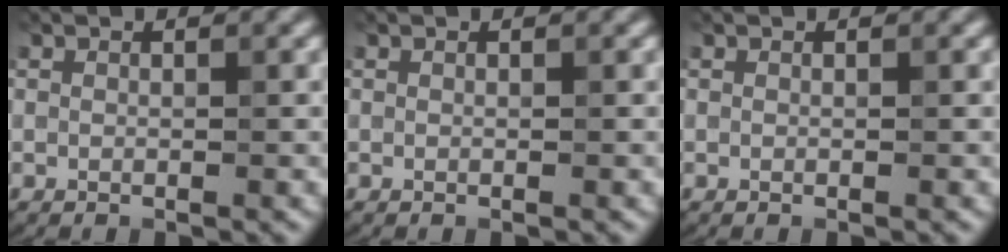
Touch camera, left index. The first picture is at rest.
{"total": 0.0}
{"total": 0.0}